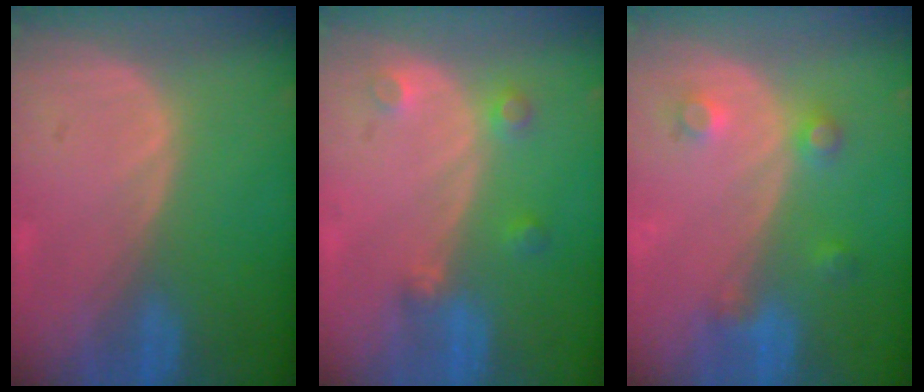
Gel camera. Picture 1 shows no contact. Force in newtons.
{"total": 3.2, "press": 3.0, "slide": 1.2}
{"total": 3.7, "press": 3.4, "slide": 1.4}